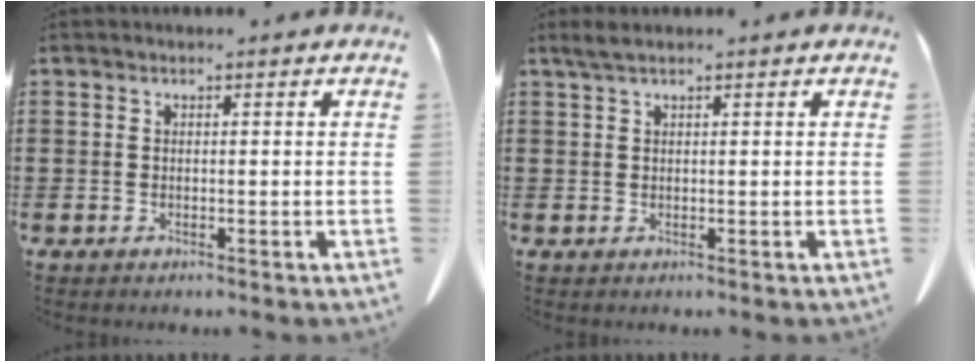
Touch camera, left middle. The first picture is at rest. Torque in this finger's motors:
{"motor_torque": [0.14, 0.07, 0.00, 0.02]}